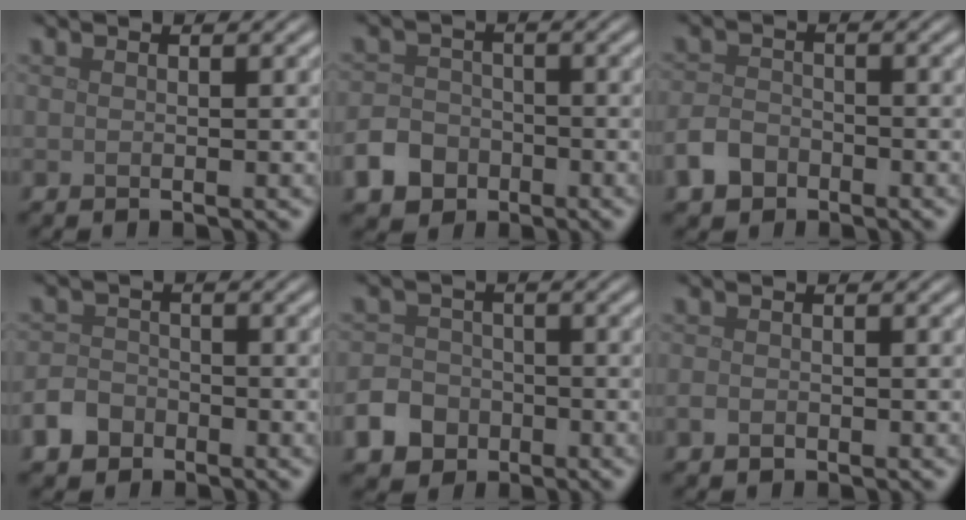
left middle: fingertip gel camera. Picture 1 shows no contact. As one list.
[{"total": 4.8, "force": [-2.8, 3.6, 1.4], "torque": [-0.016, -0.007, -0.058]}, {"total": 3.0, "force": [-1.9, 2.0, 1.1], "torque": [-0.020, 0.000, -0.046]}, {"total": 3.0, "force": [-1.9, 2.1, 0.9], "torque": [-0.014, -0.001, -0.043]}, {"total": 5.9, "force": [-3.4, 4.6, 1.5], "torque": [-0.016, -0.017, -0.073]}, {"total": 1.0, "force": [-0.5, 0.7, 0.5], "torque": [-0.010, -0.003, -0.011]}]